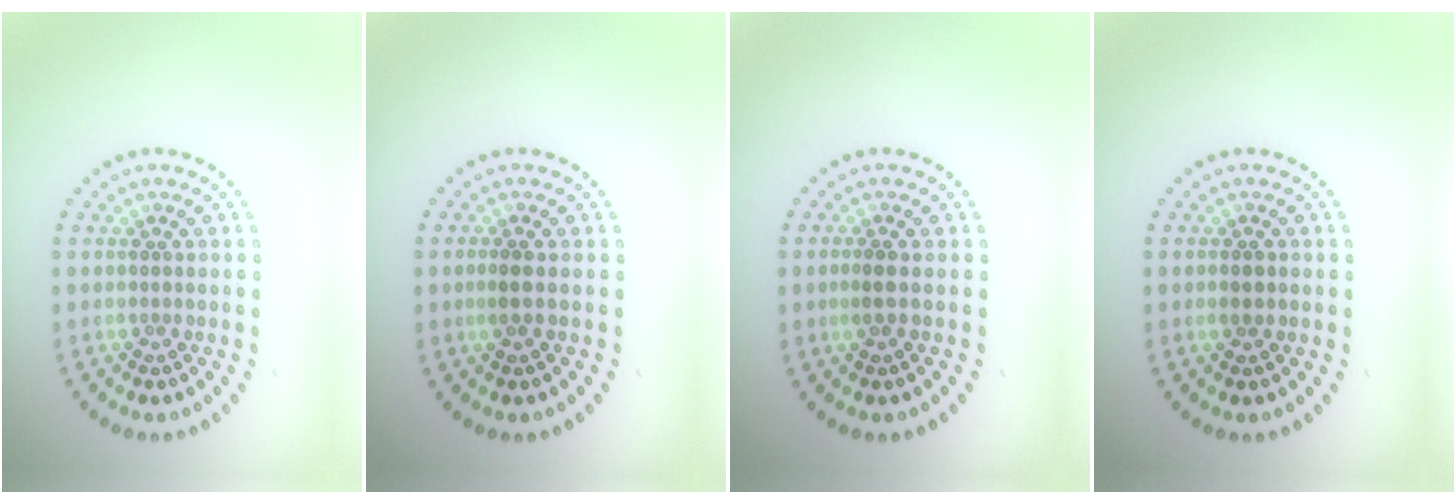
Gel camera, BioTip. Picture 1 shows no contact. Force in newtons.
{"total": 1.1, "press": 0.9, "slide": 0.6}
{"total": 1.1, "press": 0.9, "slide": 0.6}
{"total": 1.0, "press": 0.9, "slide": 0.3}